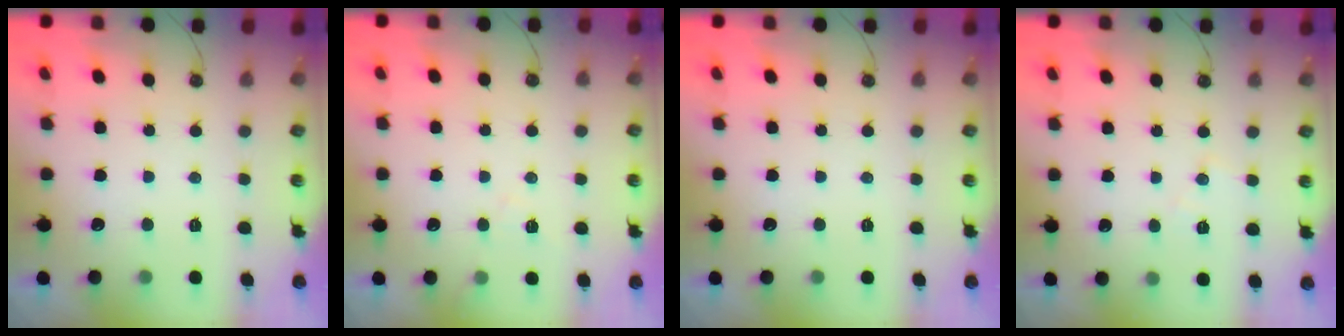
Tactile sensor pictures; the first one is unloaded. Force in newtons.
{"total": 4.2, "press": 4.1, "slide": 0.7}
{"total": 0.0}
{"total": 7.0, "press": 6.9, "slide": 0.9}